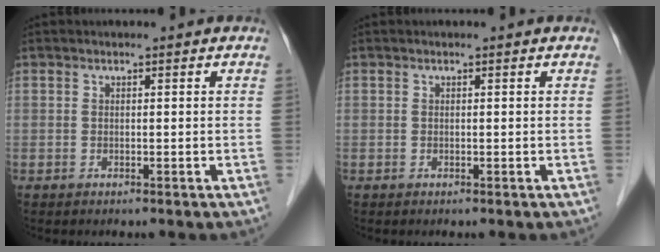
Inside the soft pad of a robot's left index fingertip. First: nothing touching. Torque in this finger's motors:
{"motor_torque": [-0.19, 0.19, -0.01, 0.00]}